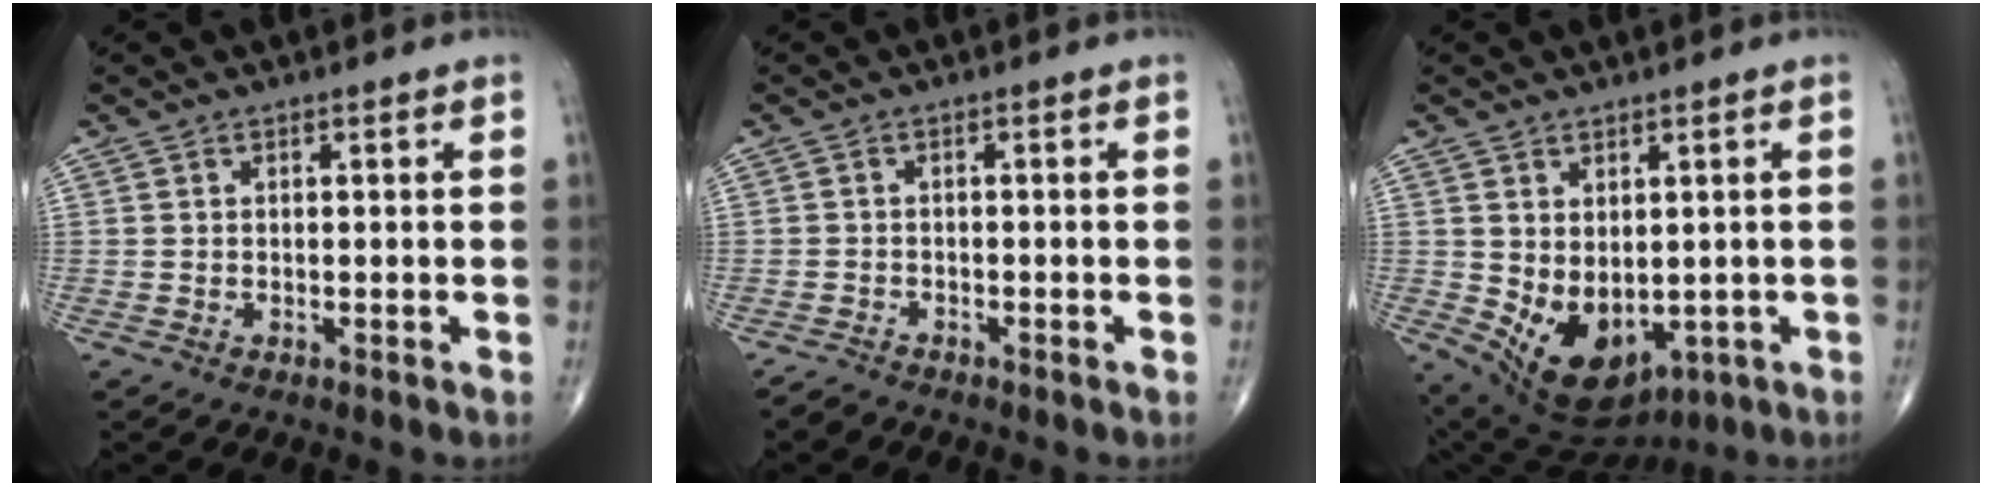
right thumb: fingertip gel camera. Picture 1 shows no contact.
{"total": 1.7, "force": [-1.6, 0.3, -0.2], "torque": [0.004, -0.004, -0.034]}
{"total": 11.5, "force": [-1.3, 7.5, 8.7], "torque": [-0.124, -0.011, 0.013]}